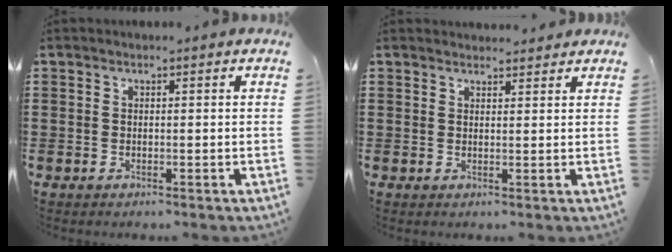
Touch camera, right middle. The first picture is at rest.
{"total": 1.8, "force": [1.8, 0.3, 0.0], "torque": [0.003, 0.001, 0.032]}